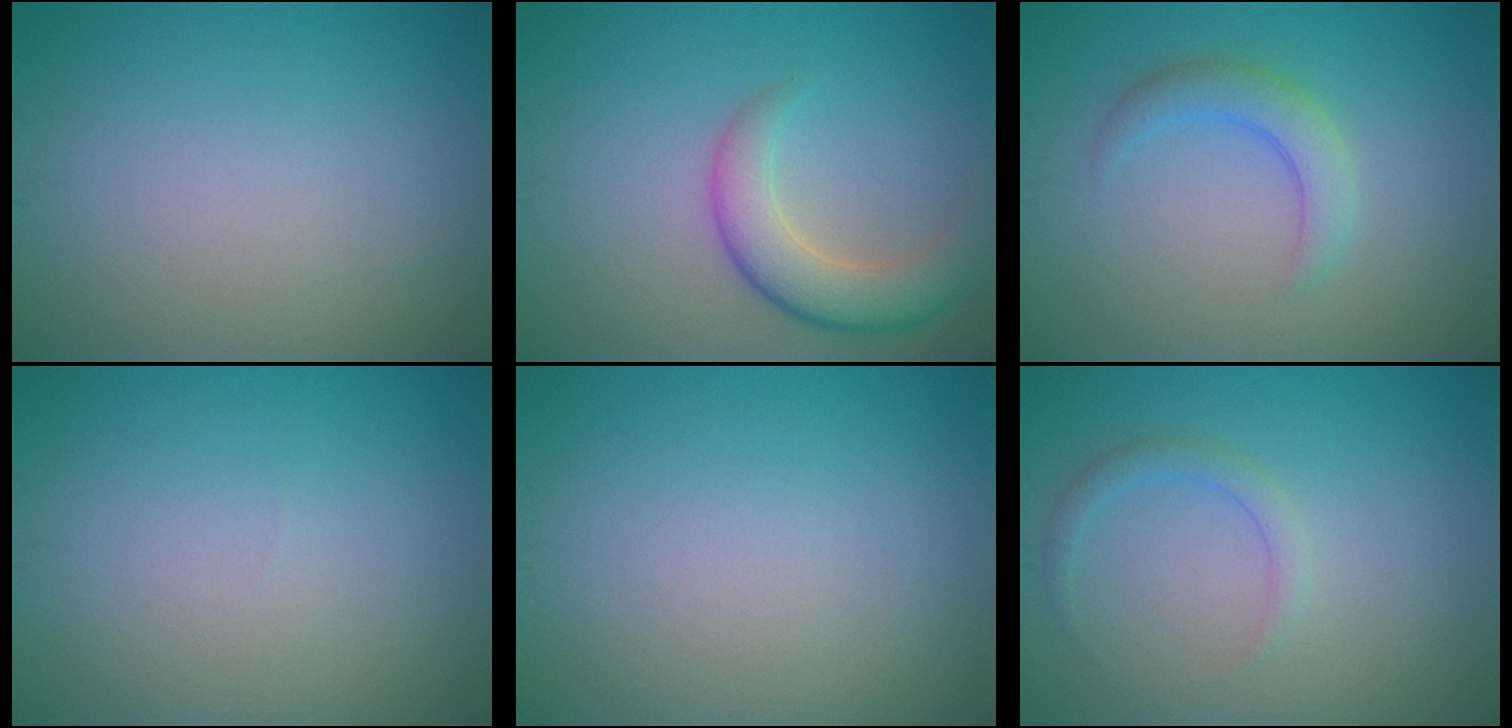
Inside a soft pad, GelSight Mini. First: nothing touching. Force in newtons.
{"total": 4.6, "press": 4.6, "slide": 0.3}
{"total": 2.7, "press": 2.7, "slide": 0.2}
{"total": 0.0}
{"total": 0.0}
{"total": 1.4, "press": 1.4, "slide": 0.2}